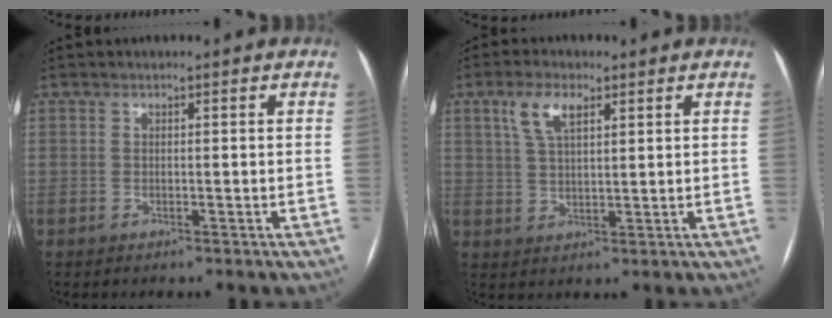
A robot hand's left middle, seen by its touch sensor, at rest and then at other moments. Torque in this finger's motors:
{"motor_torque": [0.76, -0.75, 0.41, 0.07]}